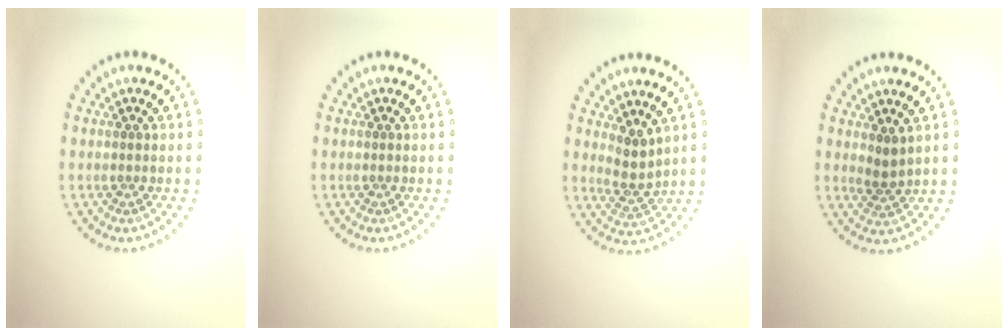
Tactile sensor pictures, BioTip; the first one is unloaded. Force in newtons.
{"total": 0.0}
{"total": 2.4, "press": 1.8, "slide": 1.6}
{"total": 1.6, "press": 1.3, "slide": 0.9}